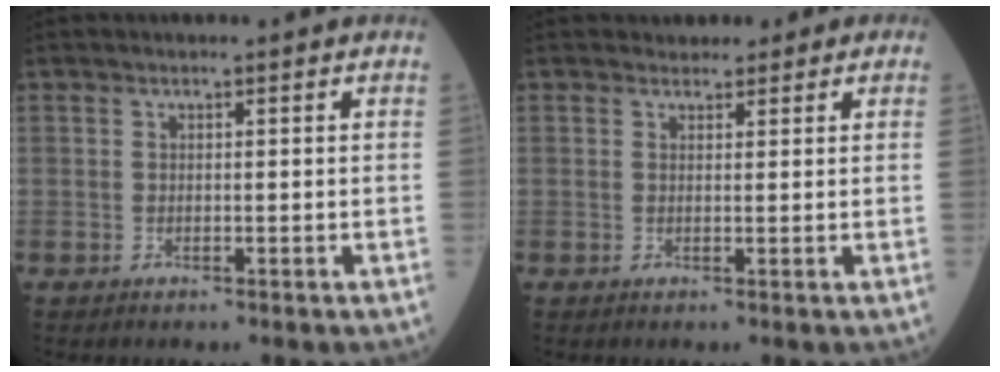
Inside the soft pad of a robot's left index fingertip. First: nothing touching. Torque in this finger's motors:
{"motor_torque": [0.22, -0.22, 0.09, 0.03]}